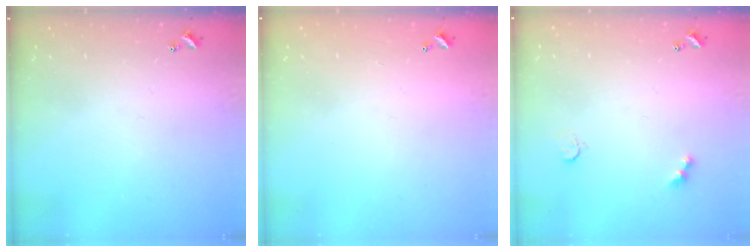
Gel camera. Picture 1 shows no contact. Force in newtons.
{"total": 2.9, "press": 2.9, "slide": 0.1}
{"total": 2.9, "press": 2.8, "slide": 0.7}